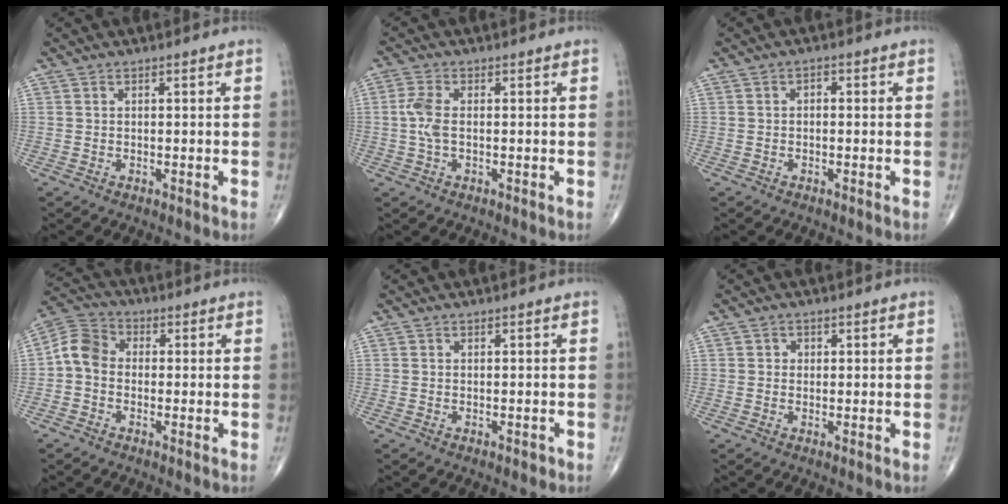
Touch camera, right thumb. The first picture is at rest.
{"total": 4.1, "force": [-0.1, 1.9, 3.7], "torque": [-0.099, 0.004, -0.006]}
{"total": 1.2, "force": [-0.1, 0.8, 0.9], "torque": [-0.005, 0.006, -0.007]}
{"total": 6.5, "force": [-0.7, 5.1, 4.0], "torque": [-0.062, 0.022, -0.031]}
{"total": 0.5, "force": [-0.3, 0.3, 0.2], "torque": [-0.001, 0.000, -0.005]}
{"total": 1.2, "force": [0.2, 1.2, 0.4], "torque": [0.001, 0.002, 0.001]}